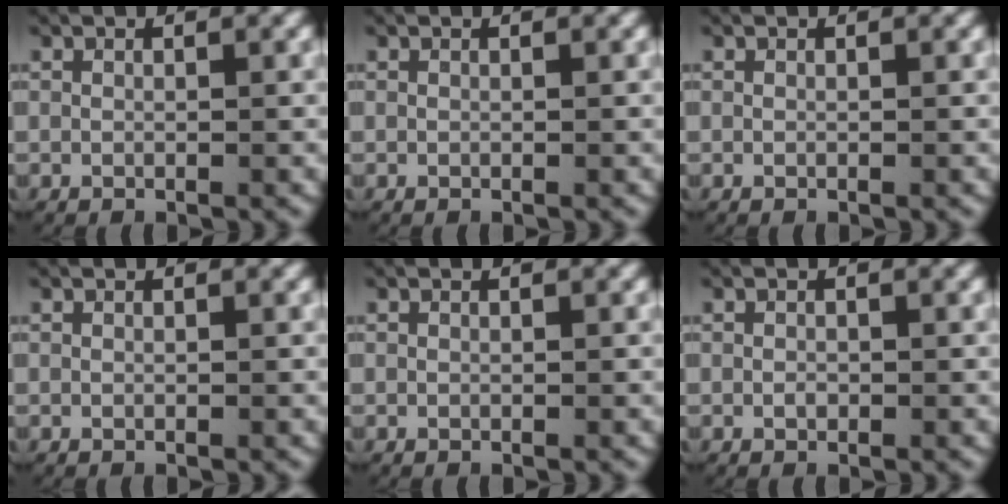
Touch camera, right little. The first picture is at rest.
{"total": 0.0}
{"total": 0.0}
{"total": 0.0}
{"total": 0.0}
{"total": 0.5, "force": [-0.2, 0.4, 0.3], "torque": [-0.010, -0.003, -0.002]}